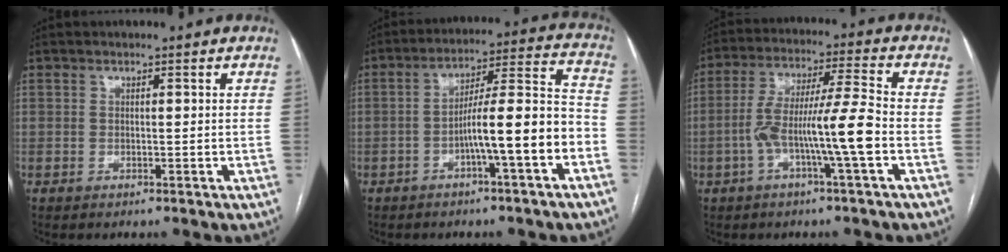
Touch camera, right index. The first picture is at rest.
{"total": 11.5, "force": [-4.4, 0.2, 10.6], "torque": [-0.167, 0.029, -0.066]}
{"total": 10.7, "force": [-3.0, -0.5, 10.3], "torque": [-0.200, 0.017, -0.055]}